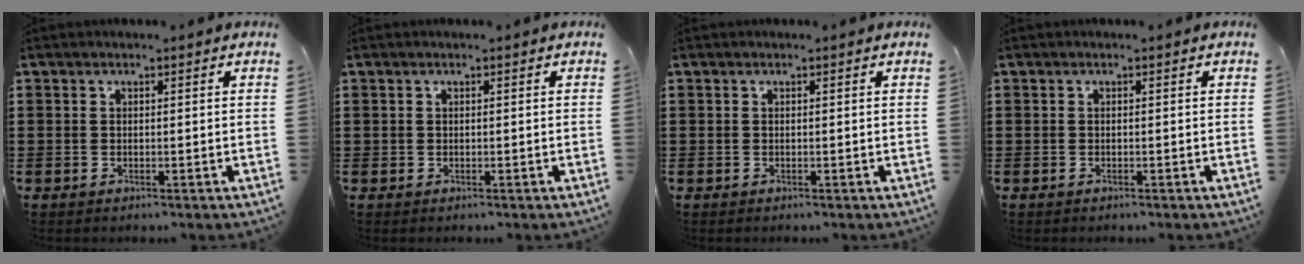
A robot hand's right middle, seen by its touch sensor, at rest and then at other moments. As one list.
[{"total": 0.0}, {"total": 0.0}, {"total": 0.0}]